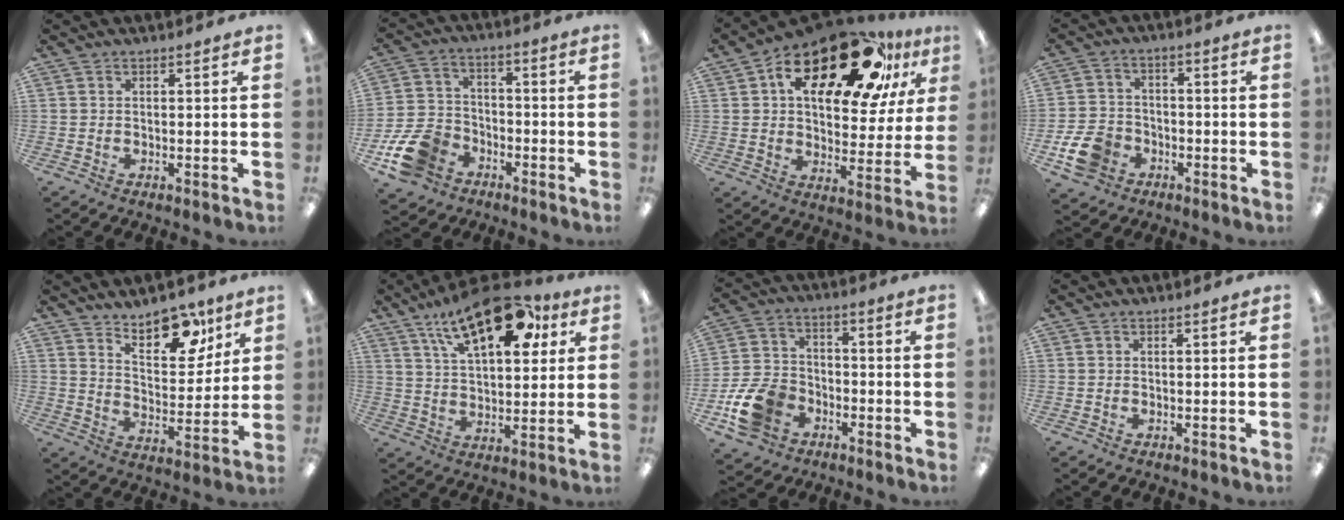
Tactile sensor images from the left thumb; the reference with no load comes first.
{"total": 12.6, "force": [-6.9, 8.8, 5.8], "torque": [-0.133, 0.049, -0.125]}
{"total": 24.9, "force": [14.7, 11.5, 16.5], "torque": [-0.260, -0.074, 0.245]}
{"total": 9.5, "force": [-4.2, 7.2, 4.6], "torque": [-0.106, 0.030, -0.074]}
{"total": 14.0, "force": [10.5, 6.4, 6.6], "torque": [-0.073, -0.070, 0.184]}
{"total": 20.2, "force": [11.7, 9.4, 13.6], "torque": [-0.200, -0.051, 0.193]}
{"total": 13.0, "force": [-6.1, 9.5, 6.6], "torque": [-0.151, 0.043, -0.108]}
{"total": 0.0}